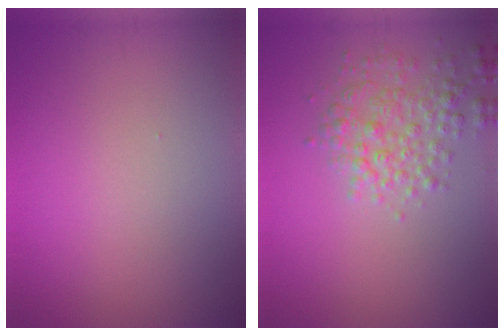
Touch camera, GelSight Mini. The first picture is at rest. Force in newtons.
{"total": 3.1, "press": 3.1, "slide": 0.1}